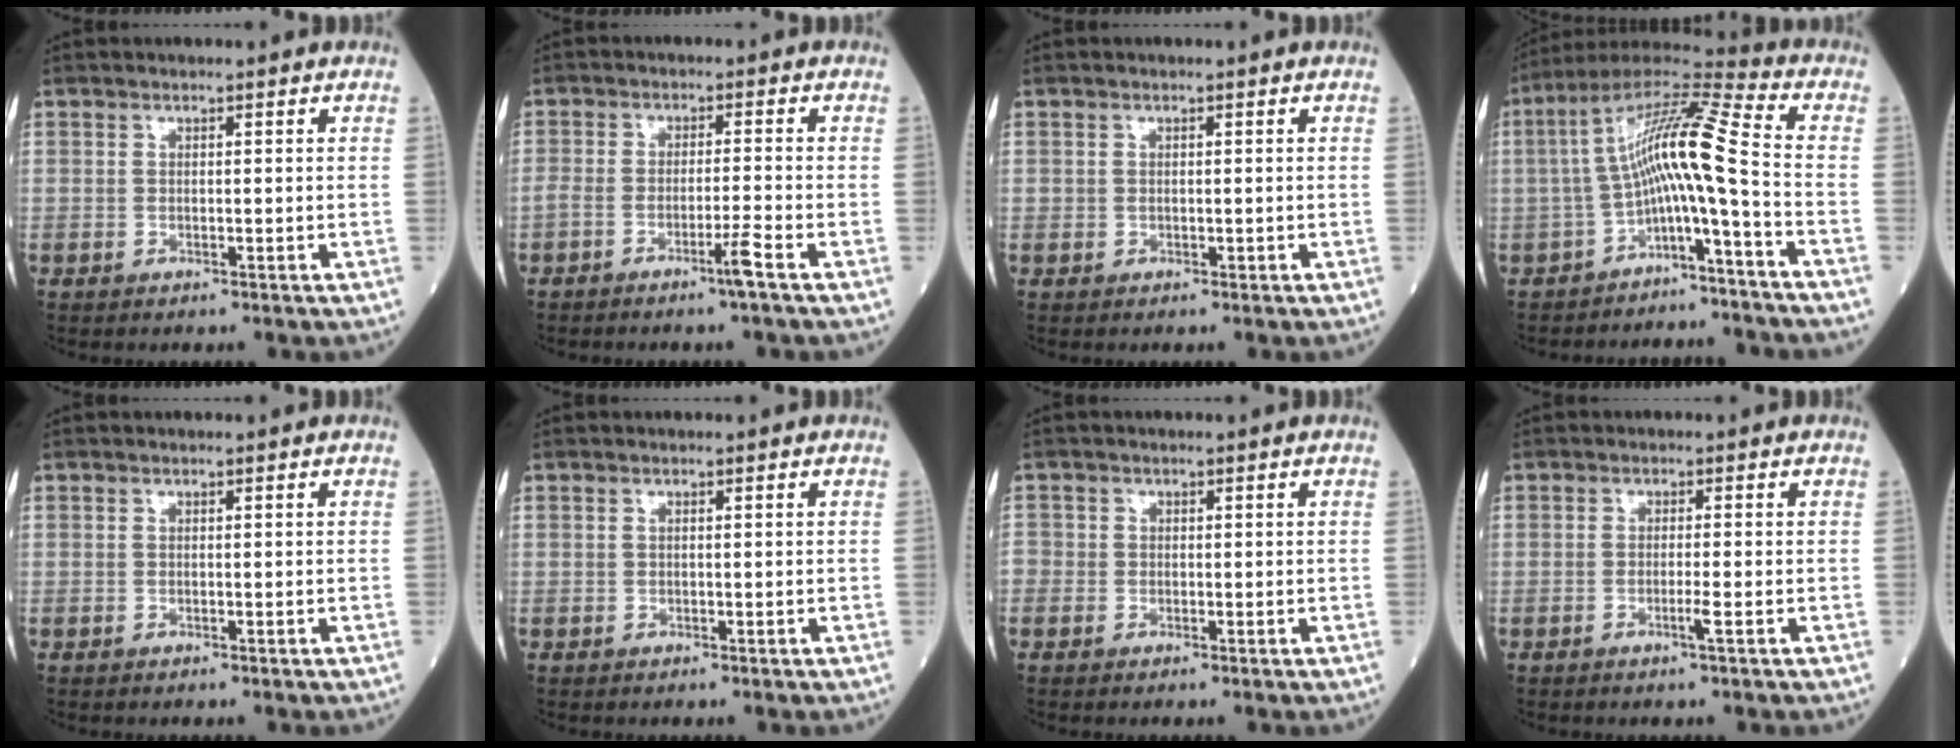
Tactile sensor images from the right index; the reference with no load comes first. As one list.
[{"total": 3.6, "force": [-2.4, -0.7, 2.7], "torque": [-0.050, -0.006, -0.048]}, {"total": 0.6, "force": [0.0, 0.5, 0.3], "torque": [-0.007, 0.000, 0.001]}, {"total": 11.5, "force": [-2.7, -0.2, 11.2], "torque": [-0.200, 0.039, -0.054]}, {"total": 0.0}, {"total": 0.0}, {"total": 2.3, "force": [-0.4, 2.1, 0.9], "torque": [-0.021, 0.010, -0.010]}, {"total": 1.8, "force": [-0.7, -0.3, 1.6], "torque": [-0.032, -0.003, -0.014]}]